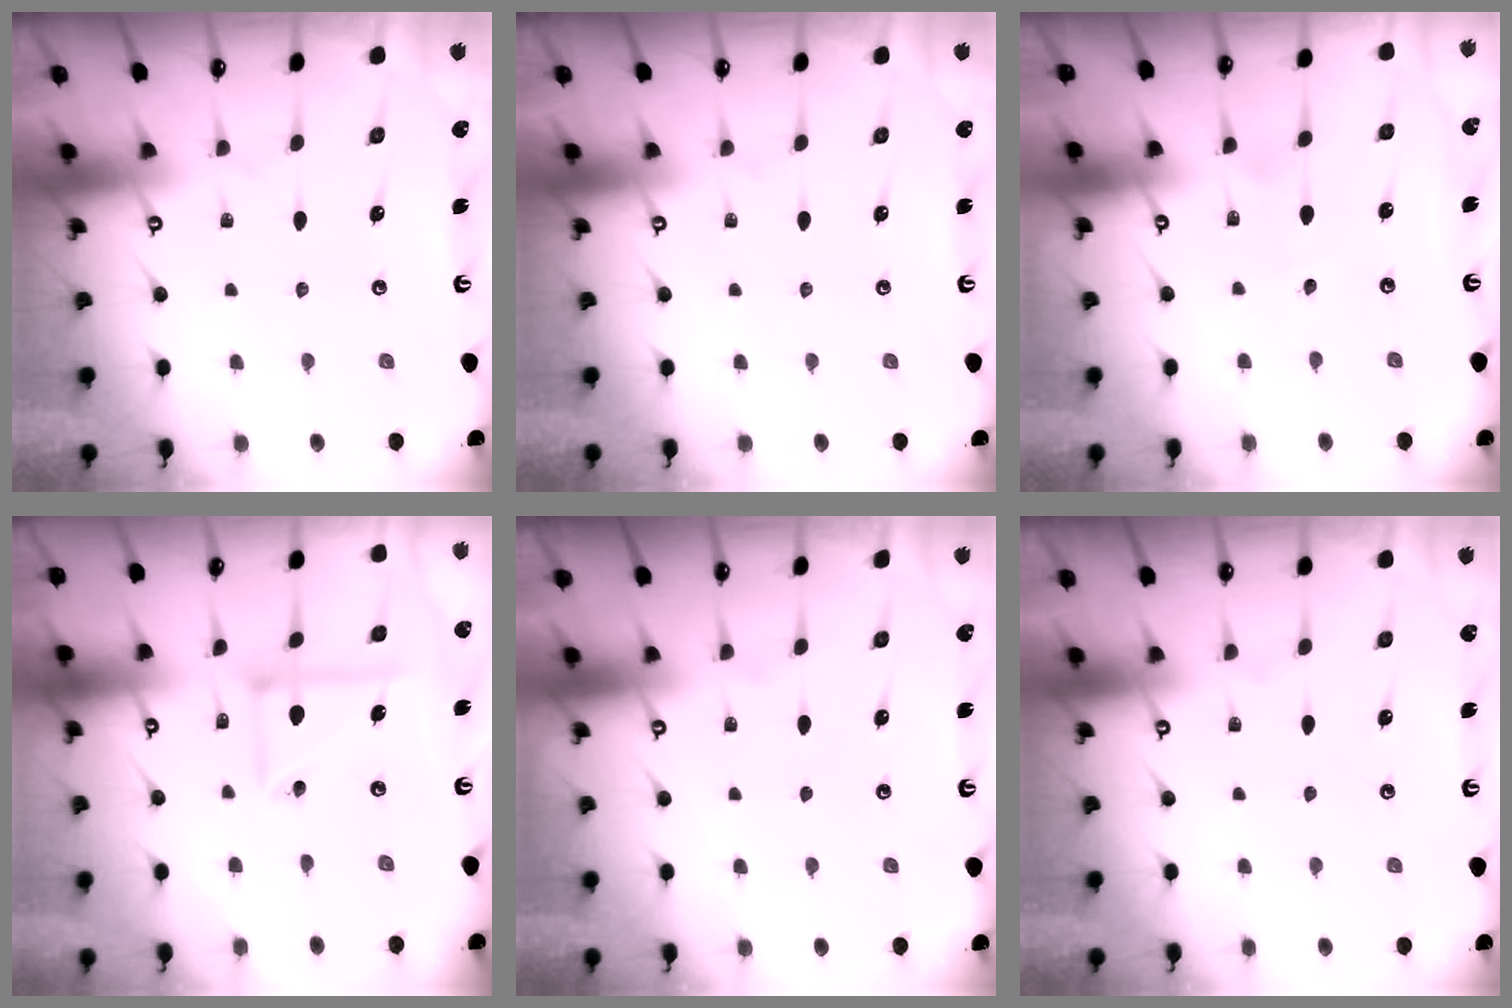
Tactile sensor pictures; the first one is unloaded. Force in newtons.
{"total": 0.0}
{"total": 3.7, "press": 3.7, "slide": 0.3}
{"total": 11.6, "press": 11.5, "slide": 1.2}
{"total": 0.0}
{"total": 0.0}